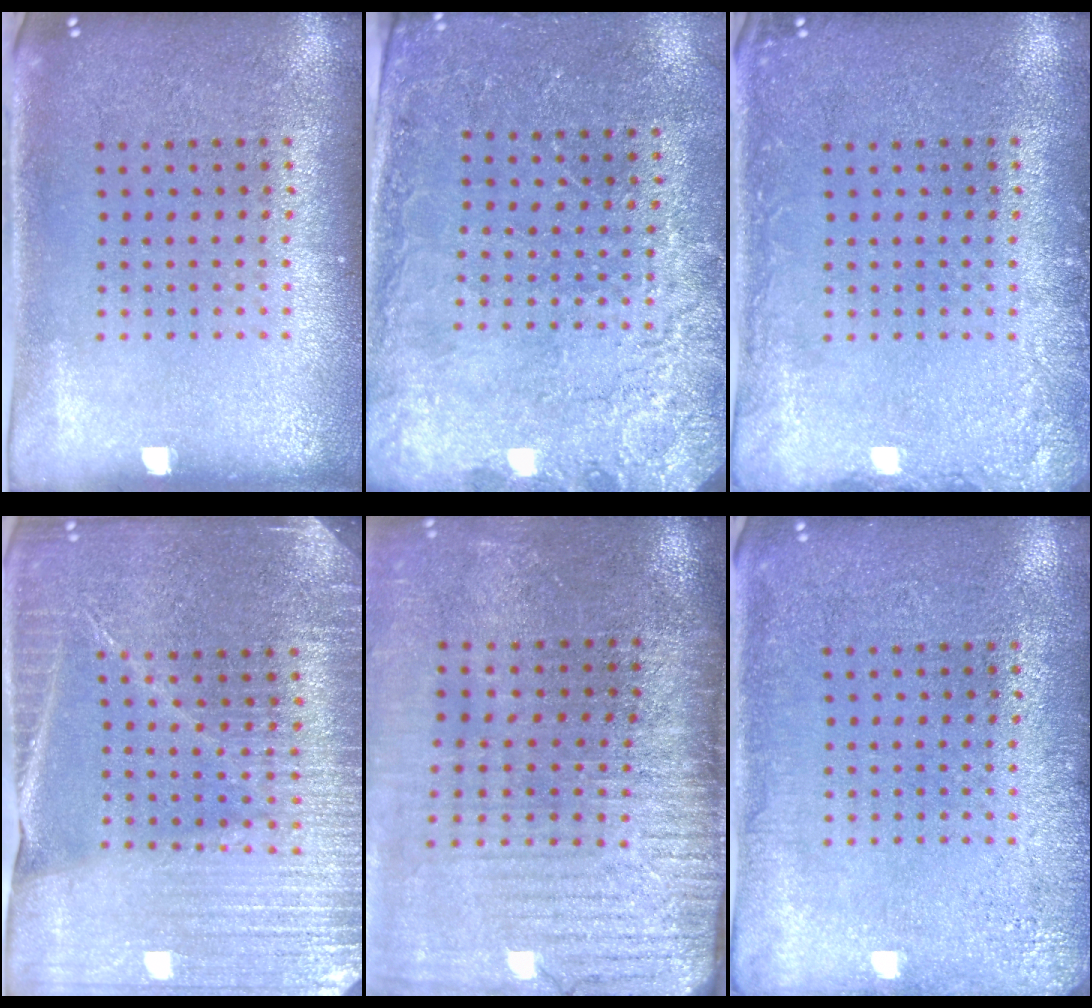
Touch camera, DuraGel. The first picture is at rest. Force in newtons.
{"total": 2.5, "press": 2.4, "slide": 0.7}
{"total": 1.7, "press": 1.7, "slide": 0.3}
{"total": 4.3, "press": 4.0, "slide": 1.6}
{"total": 3.9, "press": 3.4, "slide": 2.0}
{"total": 2.3, "press": 2.2, "slide": 0.3}